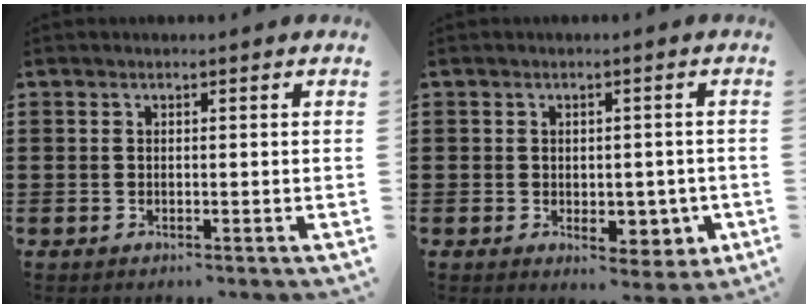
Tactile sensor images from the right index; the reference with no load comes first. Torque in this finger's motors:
{"motor_torque": [0.60, 0.18, 0.14, 0.06]}